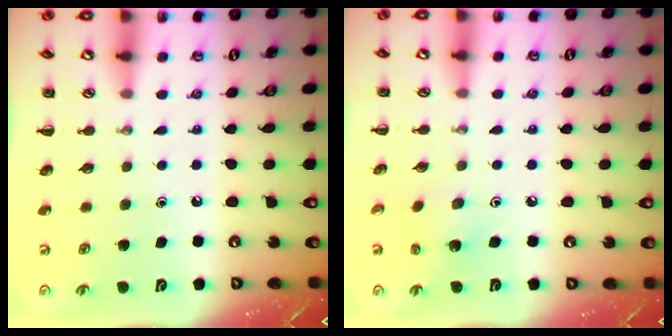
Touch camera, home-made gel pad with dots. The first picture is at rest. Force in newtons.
{"total": 2.0, "press": 1.9, "slide": 0.6}